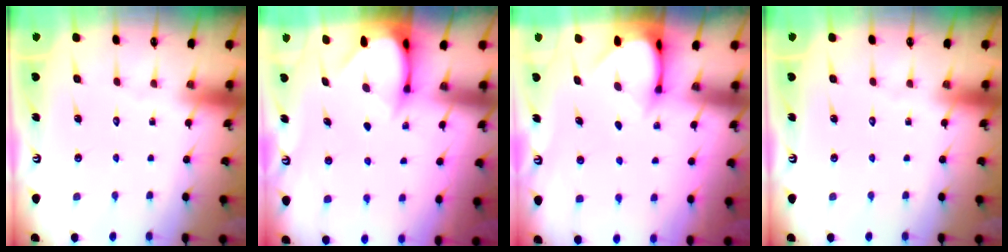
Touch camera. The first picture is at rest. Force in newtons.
{"total": 3.3, "press": 3.3, "slide": 0.3}
{"total": 3.0, "press": 3.0, "slide": 0.3}
{"total": 0.0}